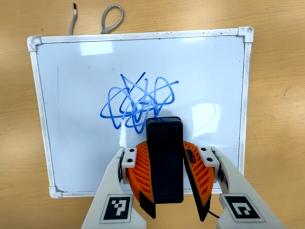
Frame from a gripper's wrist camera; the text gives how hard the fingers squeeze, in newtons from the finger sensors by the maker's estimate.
{"total": 6.7, "left": 6.7, "right": 6.8}